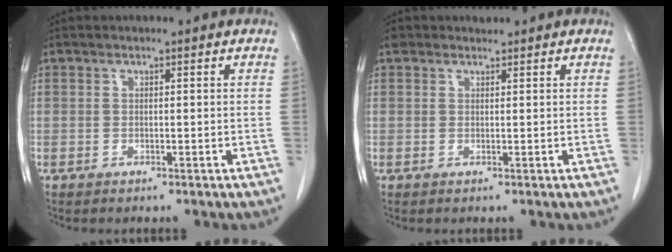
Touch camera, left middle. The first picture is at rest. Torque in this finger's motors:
{"motor_torque": [0.07, -0.06, -0.11, -0.01]}